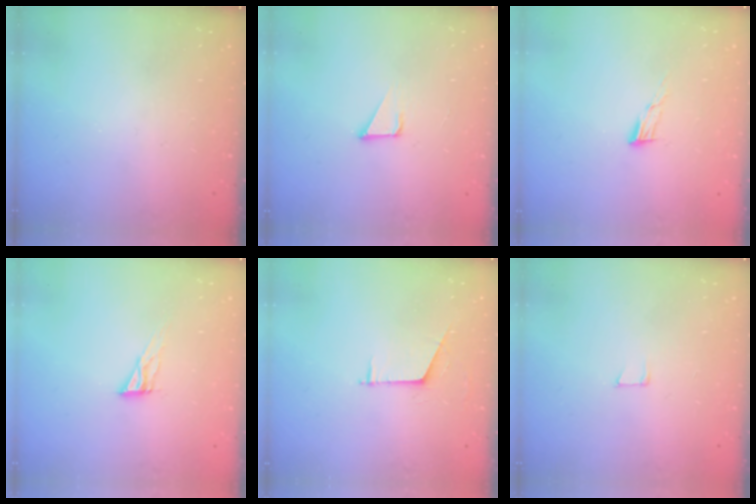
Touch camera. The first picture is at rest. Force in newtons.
{"total": 2.2, "press": 2.2, "slide": 0.2}
{"total": 6.6, "press": 6.6, "slide": 1.0}
{"total": 6.9, "press": 6.8, "slide": 0.5}
{"total": 5.7, "press": 5.7, "slide": 0.3}
{"total": 4.0, "press": 4.0, "slide": 0.3}